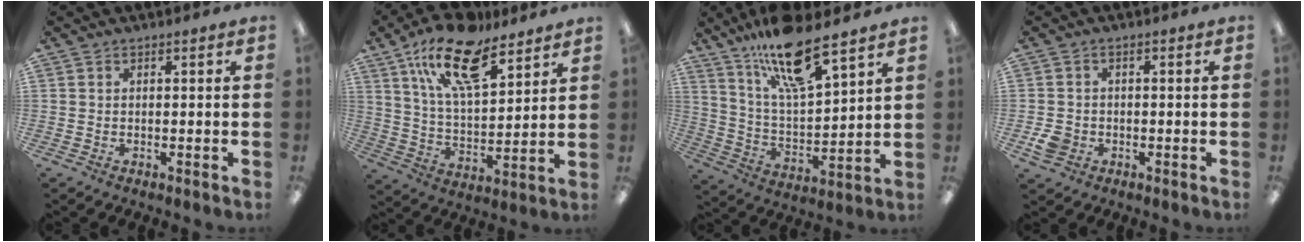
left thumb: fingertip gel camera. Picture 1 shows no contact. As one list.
[{"total": 18.7, "force": [11.9, 7.9, 12.1], "torque": [-0.206, -0.056, 0.208]}, {"total": 16.5, "force": [12.4, 3.8, 10.1], "torque": [-0.186, -0.065, 0.209]}, {"total": 3.8, "force": [-1.2, 3.3, 1.5], "torque": [-0.021, 0.001, -0.023]}]